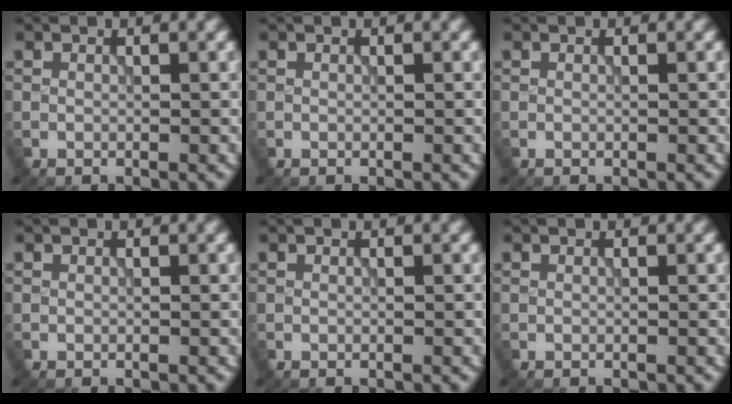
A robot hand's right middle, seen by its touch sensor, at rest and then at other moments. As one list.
[{"total": 0.0}, {"total": 0.0}, {"total": 0.0}, {"total": 0.0}, {"total": 0.0}]